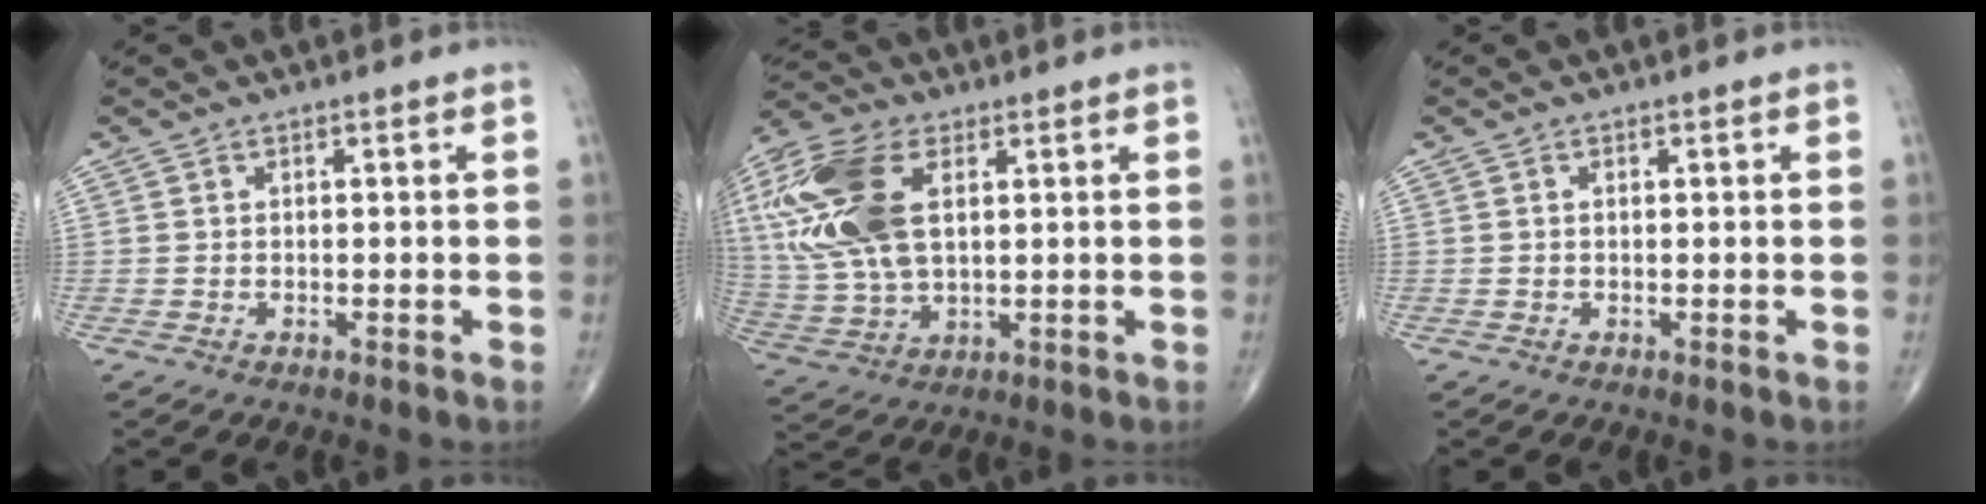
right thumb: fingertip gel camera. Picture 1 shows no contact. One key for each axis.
{"total": 22.0, "fx": 6.2, "fy": 12.1, "fz": 17.3, "tx": -0.401, "ty": -0.005, "tz": 0.119}
{"total": 0.0}